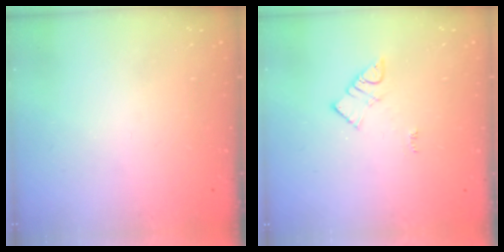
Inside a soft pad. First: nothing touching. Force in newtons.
{"total": 3.9, "press": 3.8, "slide": 0.4}